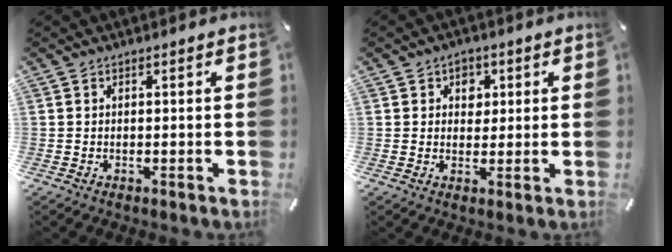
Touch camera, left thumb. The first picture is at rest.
{"total": 4.2, "force": [1.3, 3.7, 1.6], "torque": [-0.007, -0.004, 0.016]}